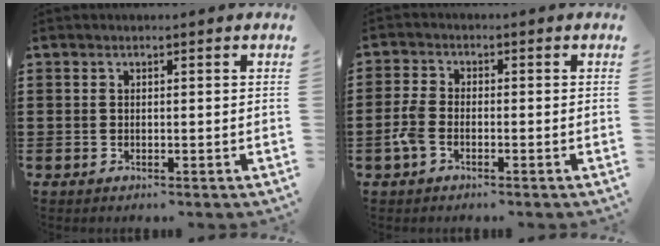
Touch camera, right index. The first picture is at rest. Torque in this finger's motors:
{"motor_torque": [0.79, -0.68, 0.38, 0.12]}